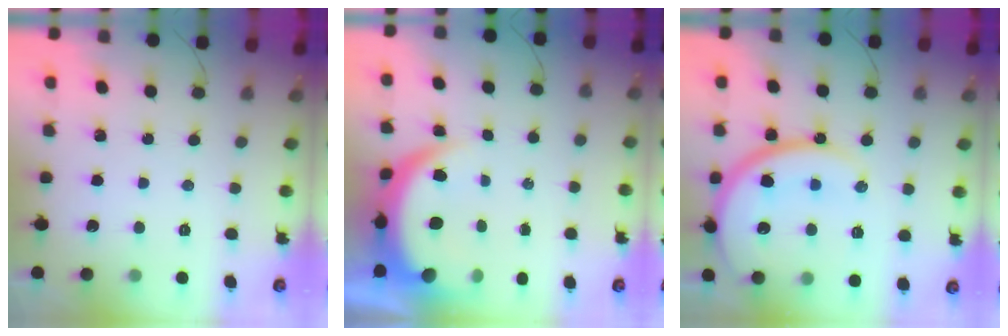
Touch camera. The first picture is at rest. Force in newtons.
{"total": 8.2, "press": 8.1, "slide": 1.1}
{"total": 18.6, "press": 18.6, "slide": 1.0}